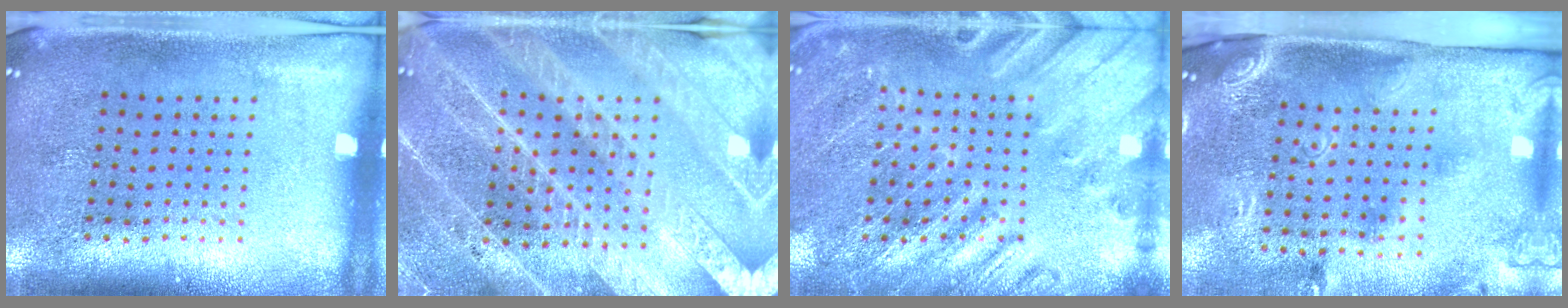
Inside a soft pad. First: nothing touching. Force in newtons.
{"total": 4.0, "press": 3.7, "slide": 1.5}
{"total": 2.5, "press": 2.5, "slide": 0.2}
{"total": 2.7, "press": 1.8, "slide": 2.1}